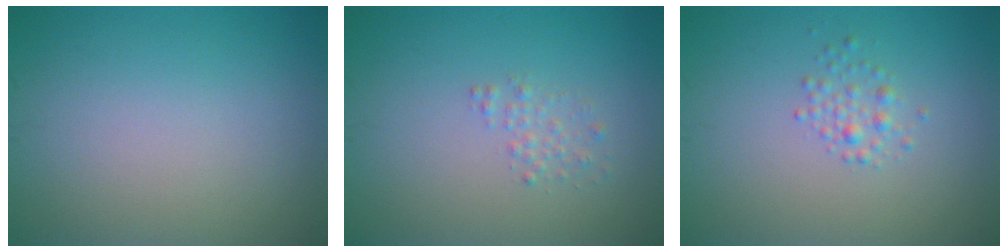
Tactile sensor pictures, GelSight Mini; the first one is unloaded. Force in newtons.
{"total": 1.2, "press": 1.2, "slide": 0.0}
{"total": 1.4, "press": 1.4, "slide": 0.1}